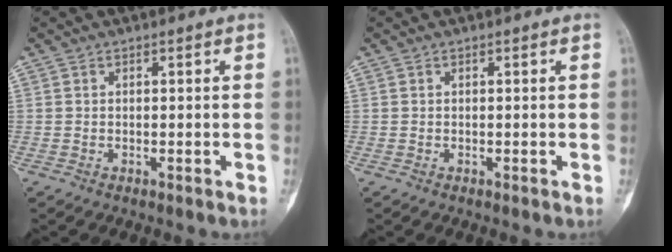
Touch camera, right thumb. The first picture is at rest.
{"total": 0.0}